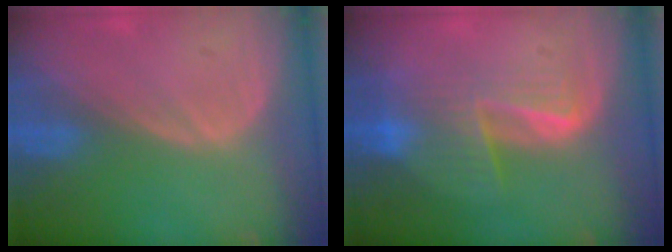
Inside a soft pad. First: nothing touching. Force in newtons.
{"total": 6.7, "press": 6.4, "slide": 2.2}